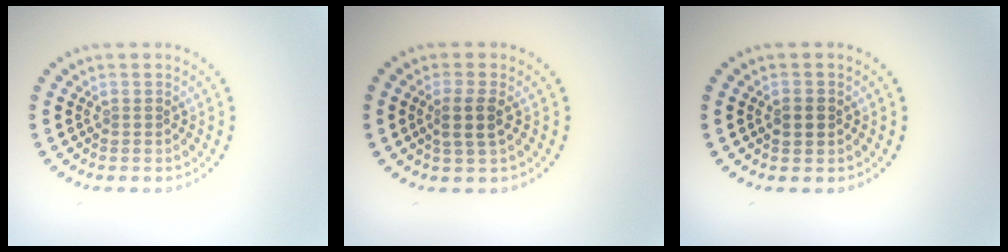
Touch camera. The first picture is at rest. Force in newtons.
{"total": 2.2, "press": 1.9, "slide": 1.1}
{"total": 1.9, "press": 1.9, "slide": 0.1}